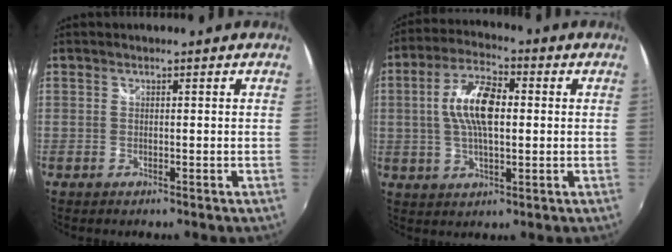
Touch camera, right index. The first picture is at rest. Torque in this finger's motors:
{"motor_torque": [0.50, -0.14, 0.35, 0.17]}